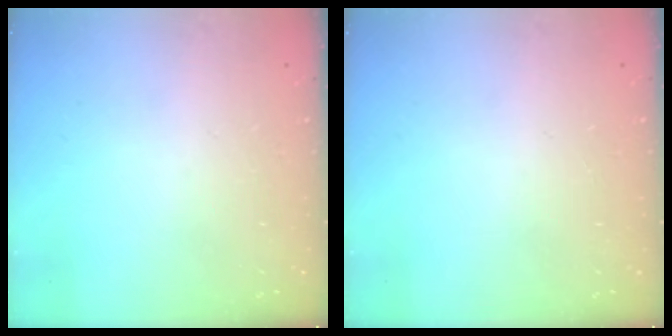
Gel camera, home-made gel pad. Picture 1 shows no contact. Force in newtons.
{"total": 0.0}